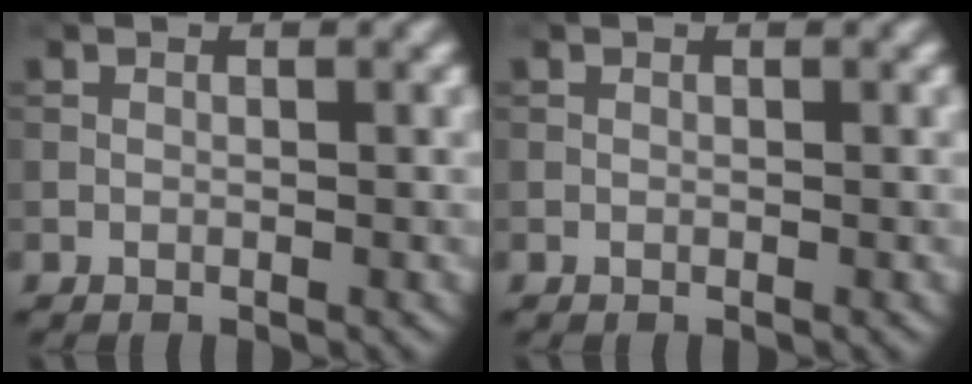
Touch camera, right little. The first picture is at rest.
{"total": 0.0}